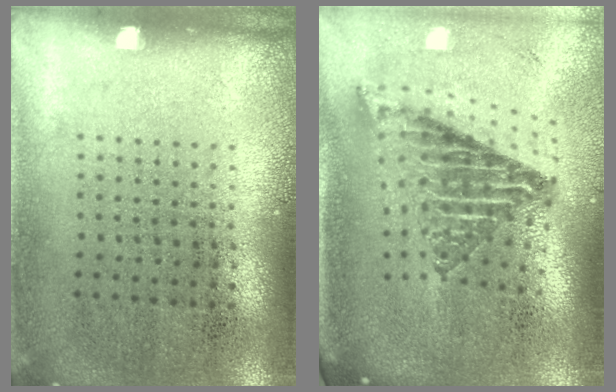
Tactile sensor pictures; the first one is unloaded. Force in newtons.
{"total": 2.2, "press": 1.5, "slide": 1.6}